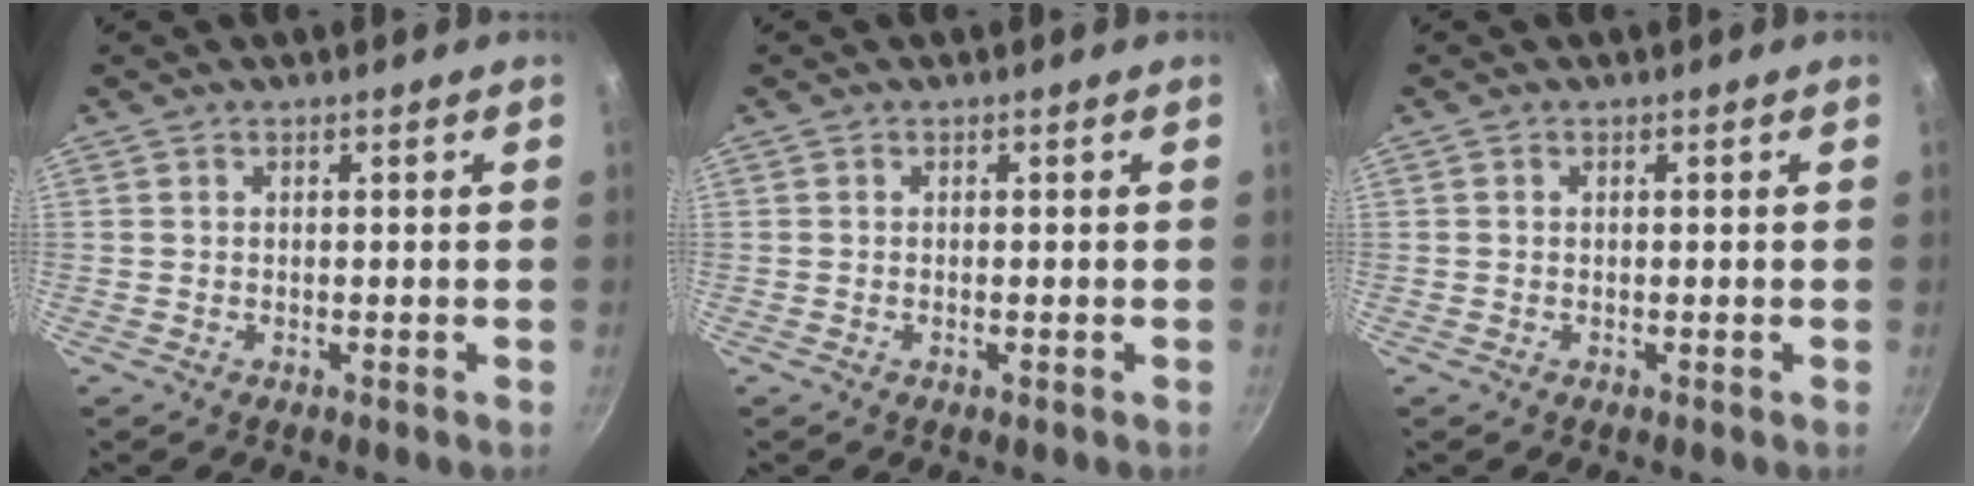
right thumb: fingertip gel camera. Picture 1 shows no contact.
{"total": 0.6, "force": [-0.2, 0.1, 0.5], "torque": [-0.008, 0.001, -0.004]}
{"total": 0.0}